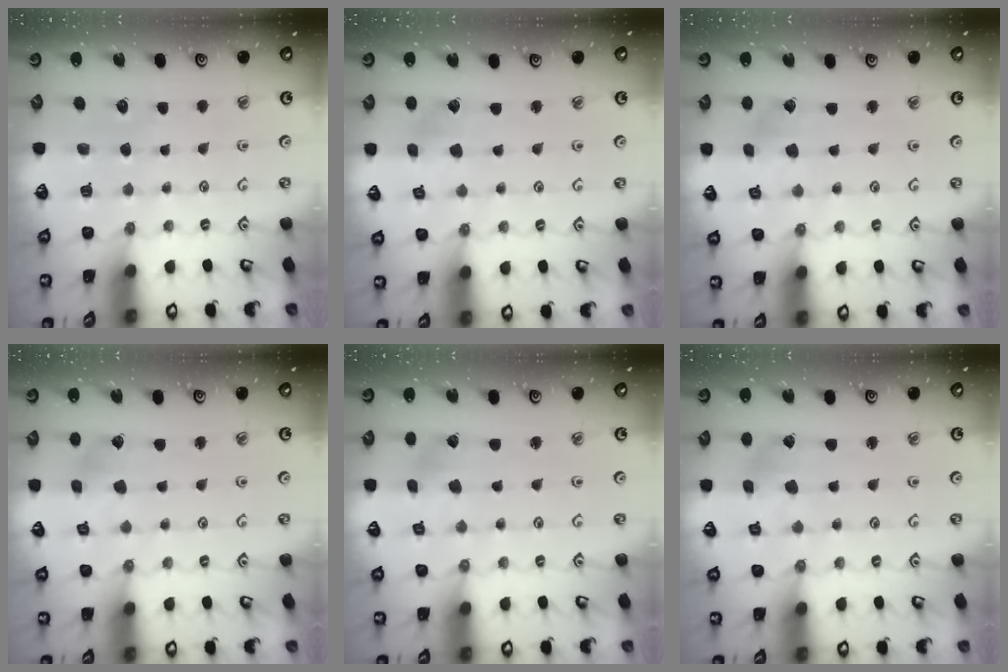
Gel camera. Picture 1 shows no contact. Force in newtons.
{"total": 2.4, "press": 2.4, "slide": 0.2}
{"total": 2.6, "press": 2.6, "slide": 0.3}
{"total": 1.7, "press": 1.7, "slide": 0.2}
{"total": 1.1, "press": 1.1, "slide": 0.1}
{"total": 1.4, "press": 1.4, "slide": 0.2}